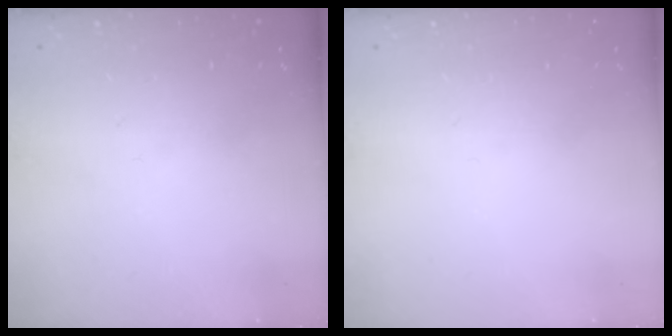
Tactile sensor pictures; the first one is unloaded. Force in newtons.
{"total": 0.0}